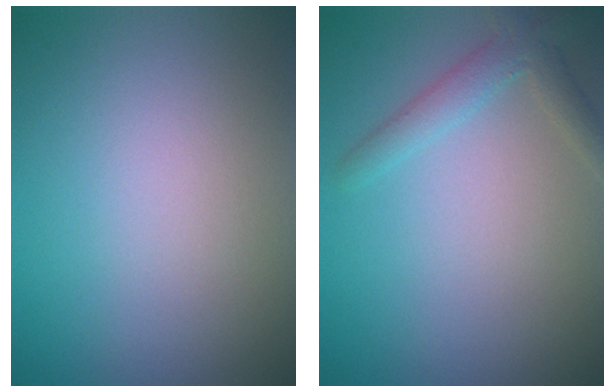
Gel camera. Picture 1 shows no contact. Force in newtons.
{"total": 2.3, "press": 2.3, "slide": 0.1}